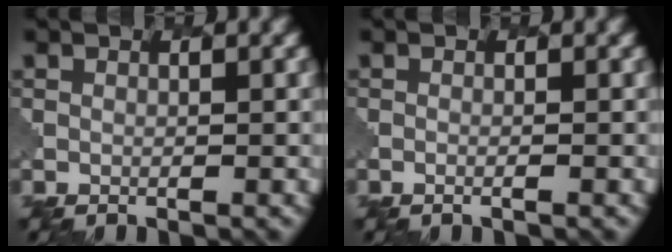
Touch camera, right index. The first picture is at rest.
{"total": 0.7, "force": [-0.2, 0.2, 0.6], "torque": [-0.005, 0.000, -0.010]}